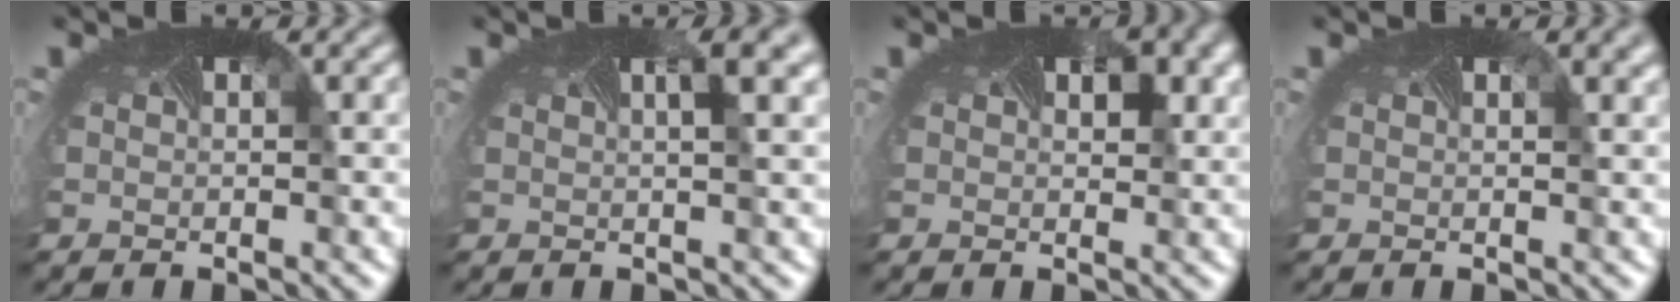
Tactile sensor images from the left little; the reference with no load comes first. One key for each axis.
{"total": 3.4, "fx": 1.4, "fy": 0.7, "fz": 3.0, "tx": -0.026, "ty": 0.003, "tz": 0.012}
{"total": 2.2, "fx": 0.9, "fy": 0.9, "fz": 1.7, "tx": -0.033, "ty": -0.008, "tz": 0.018}
{"total": 2.4, "fx": 1.3, "fy": 1.0, "fz": 1.8, "tx": -0.009, "ty": 0.005, "tz": -0.002}